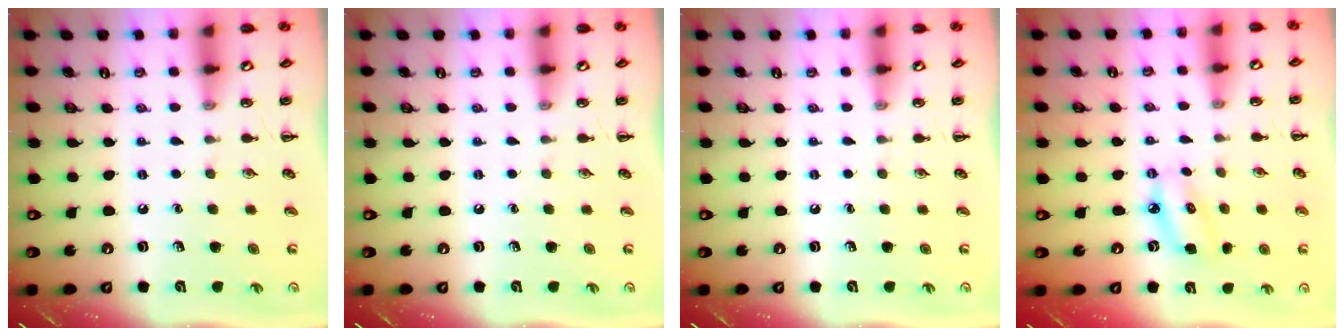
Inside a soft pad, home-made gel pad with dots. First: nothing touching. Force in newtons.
{"total": 0.0}
{"total": 0.0}
{"total": 6.5, "press": 6.3, "slide": 1.5}